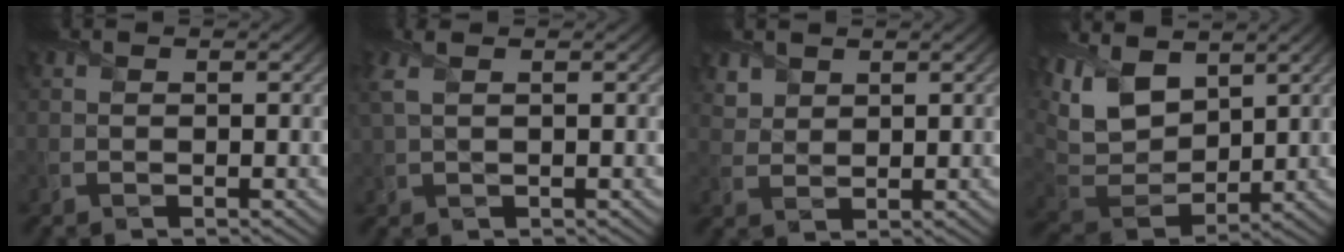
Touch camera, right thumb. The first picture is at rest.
{"total": 2.4, "force": [1.2, 0.6, 1.9], "torque": [-0.052, 0.009, 0.025]}
{"total": 2.4, "force": [2.0, 1.3, 0.5], "torque": [-0.018, -0.002, 0.045]}
{"total": 11.1, "force": [5.2, 6.2, 7.5], "torque": [-0.213, 0.017, 0.099]}